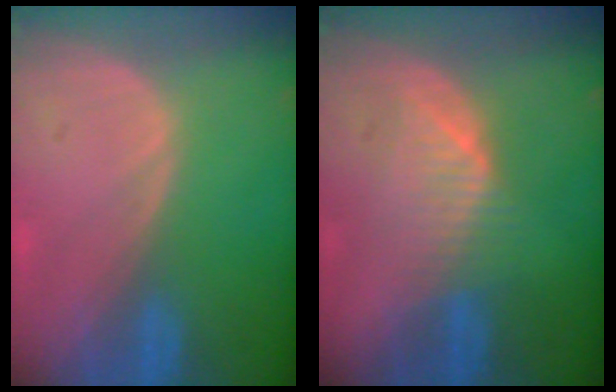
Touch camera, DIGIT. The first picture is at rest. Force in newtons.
{"total": 4.8, "press": 4.8, "slide": 0.5}